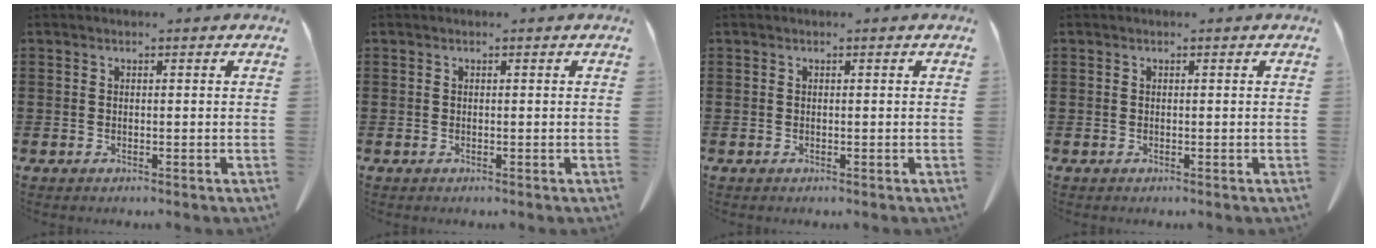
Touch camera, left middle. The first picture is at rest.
{"total": 0.0}
{"total": 0.0}
{"total": 0.0}